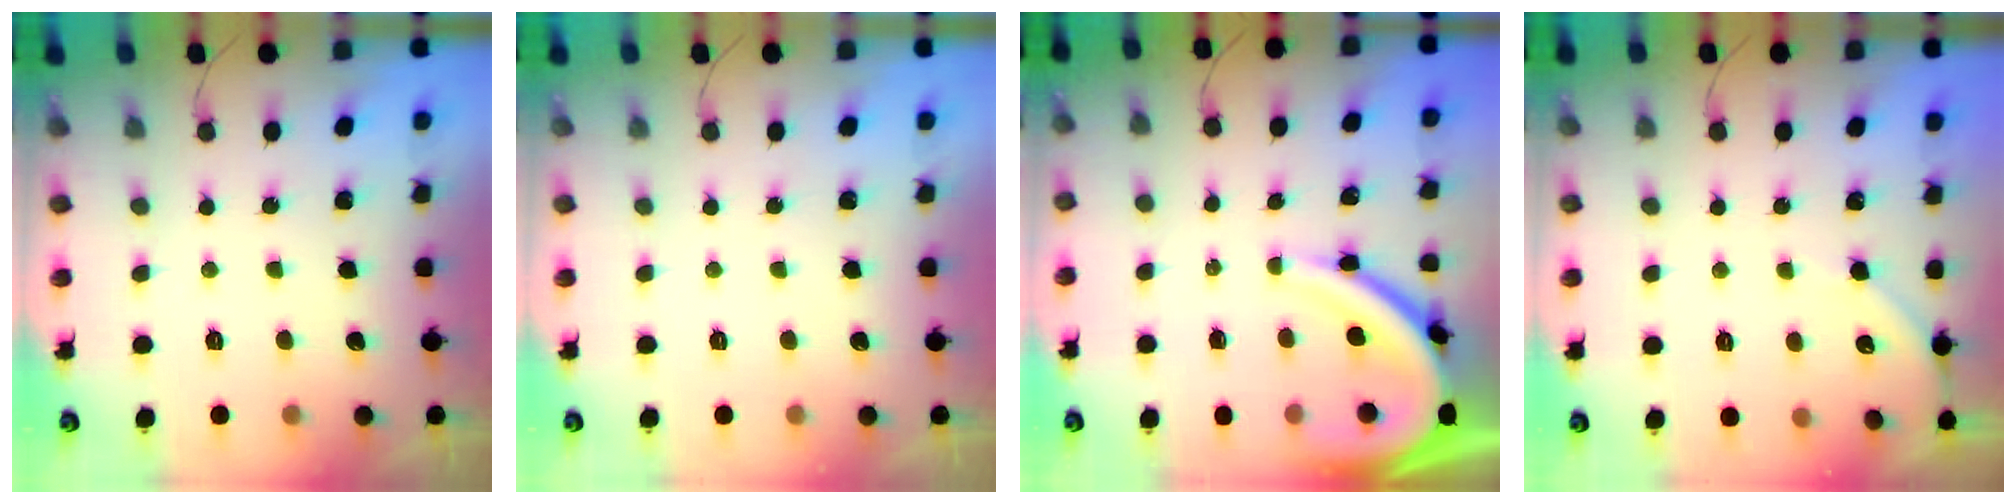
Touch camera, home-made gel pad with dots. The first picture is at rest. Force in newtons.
{"total": 0.0}
{"total": 10.9, "press": 10.9, "slide": 0.7}
{"total": 3.8, "press": 3.8, "slide": 0.6}